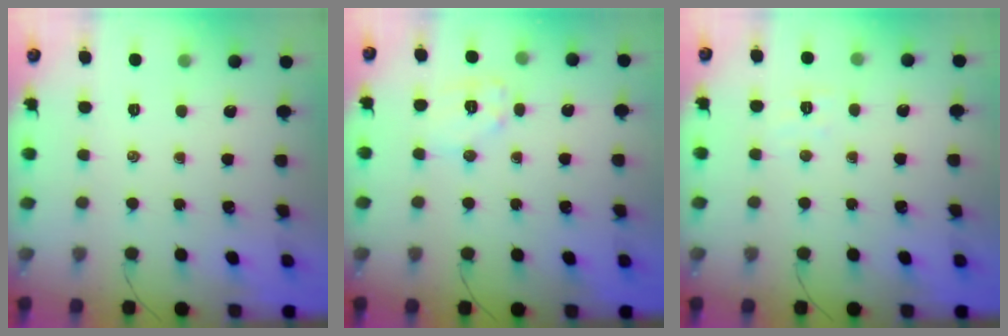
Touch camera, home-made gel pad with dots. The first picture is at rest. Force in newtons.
{"total": 7.7, "press": 7.7, "slide": 0.4}
{"total": 4.7, "press": 4.5, "slide": 1.1}